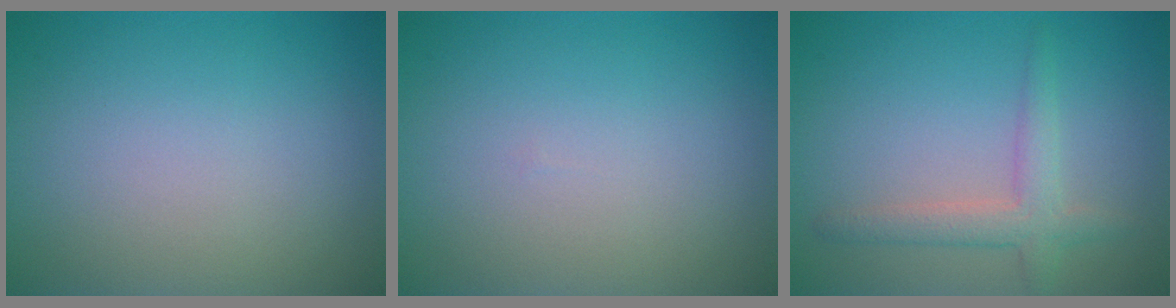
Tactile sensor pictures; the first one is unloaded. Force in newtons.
{"total": 0.0}
{"total": 2.9, "press": 2.8, "slide": 0.1}